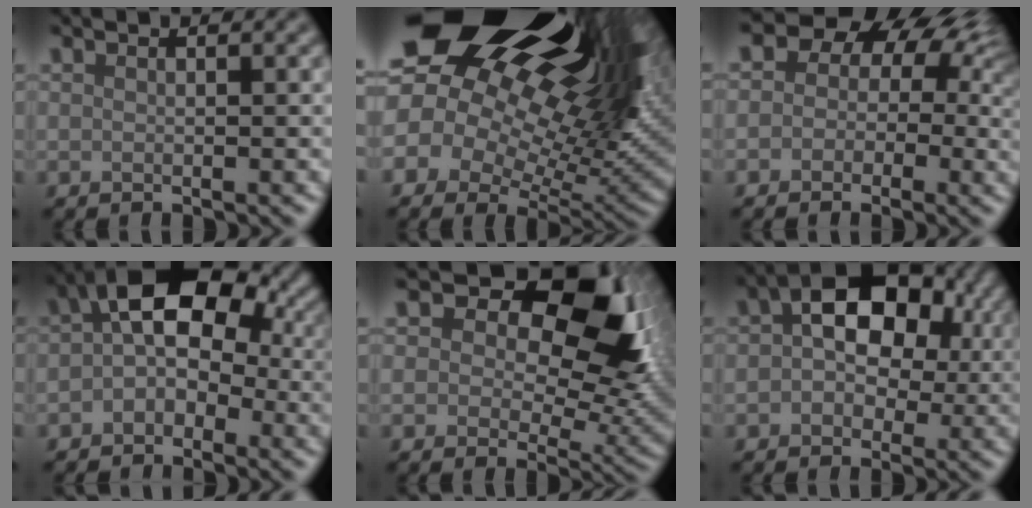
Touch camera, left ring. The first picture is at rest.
{"total": 23.1, "force": [10.4, 12.5, 16.4], "torque": [-0.297, 0.042, 0.177]}
{"total": 7.7, "force": [1.9, 6.1, 4.3], "torque": [-0.029, 0.024, -0.013]}
{"total": 8.4, "force": [0.6, 5.7, 6.2], "torque": [-0.070, 0.024, -0.013]}
{"total": 13.0, "force": [4.9, 7.8, 9.2], "torque": [-0.112, -0.005, 0.074]}
{"total": 9.0, "force": [1.9, 5.9, 6.6], "torque": [-0.088, 0.021, 0.015]}